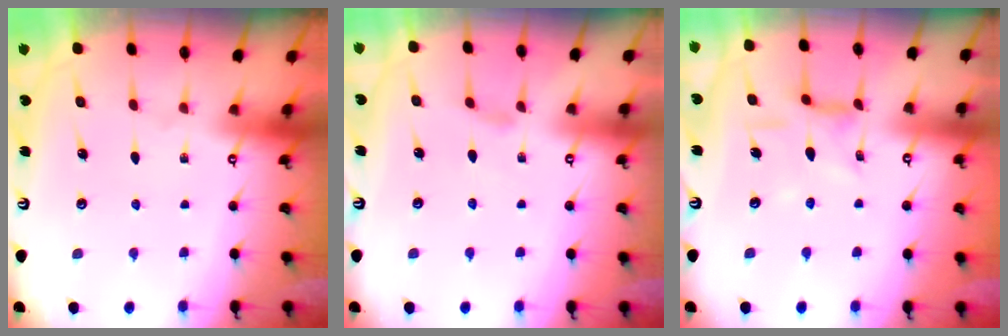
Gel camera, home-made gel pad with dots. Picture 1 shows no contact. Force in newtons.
{"total": 2.0, "press": 2.0, "slide": 0.5}
{"total": 8.5, "press": 8.5, "slide": 0.6}